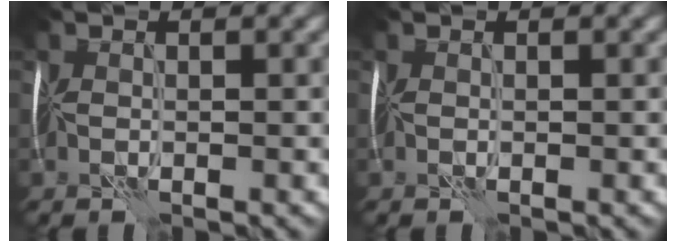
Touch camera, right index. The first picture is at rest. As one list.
[{"total": 0.0}]